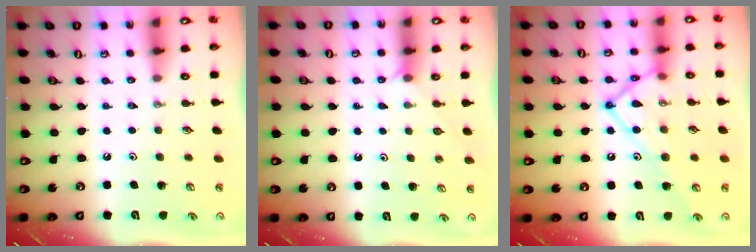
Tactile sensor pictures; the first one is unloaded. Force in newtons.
{"total": 2.6, "press": 2.6, "slide": 0.3}
{"total": 16.0, "press": 15.9, "slide": 1.6}